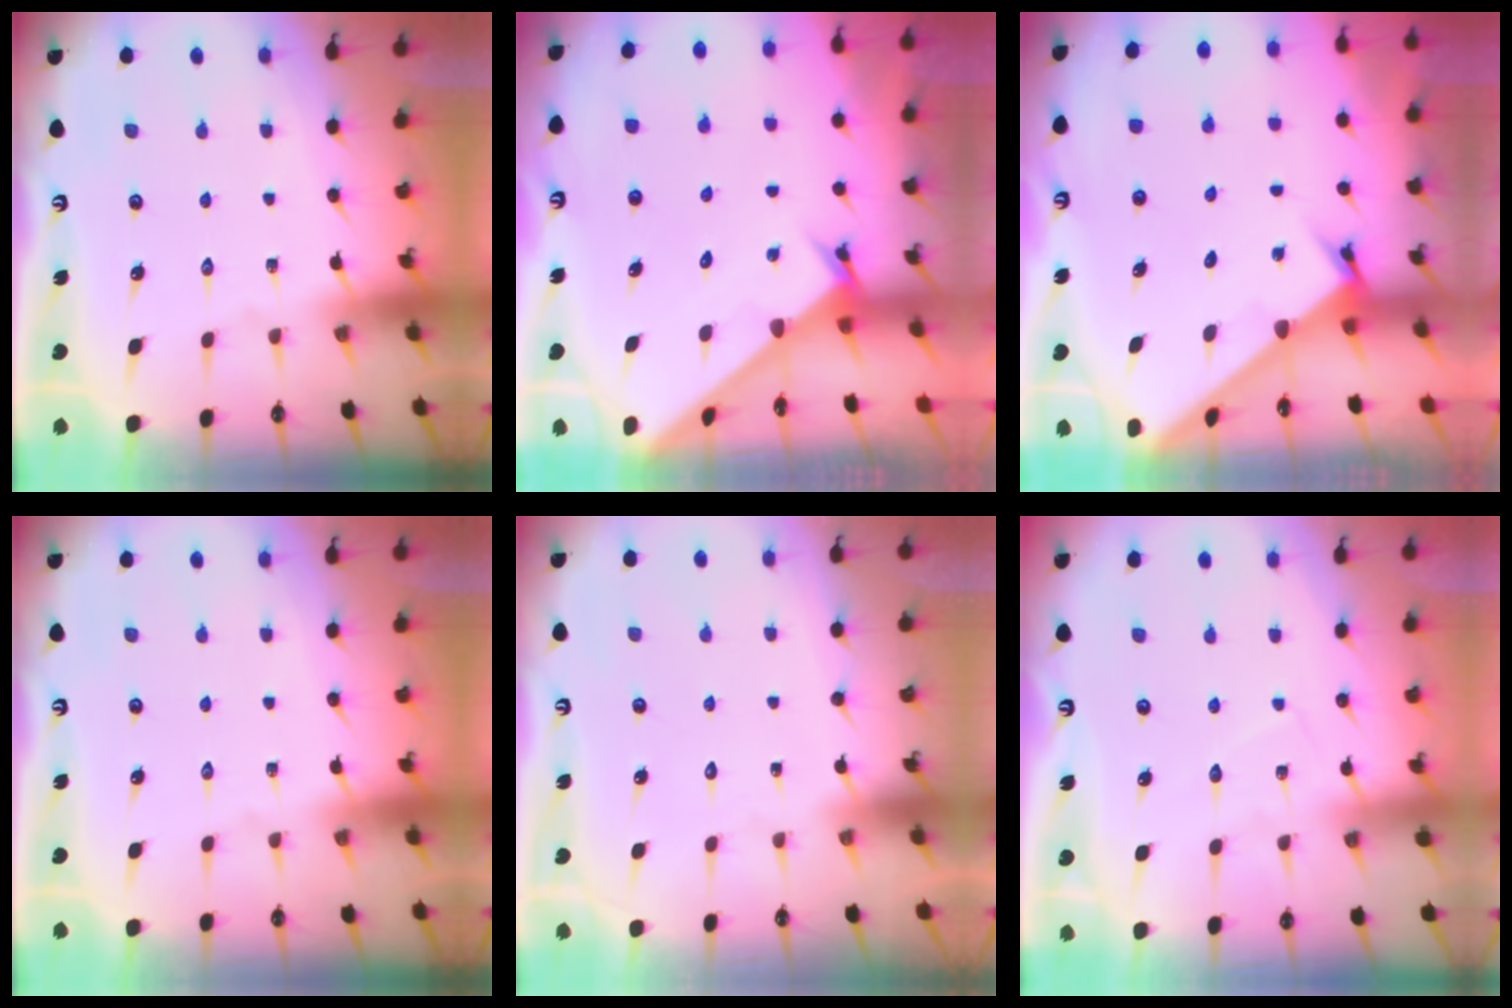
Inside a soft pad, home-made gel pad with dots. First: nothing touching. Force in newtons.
{"total": 2.4, "press": 2.4, "slide": 0.1}
{"total": 1.9, "press": 1.9, "slide": 0.1}
{"total": 0.0}
{"total": 1.6, "press": 1.6, "slide": 0.1}
{"total": 5.0, "press": 5.0, "slide": 0.4}